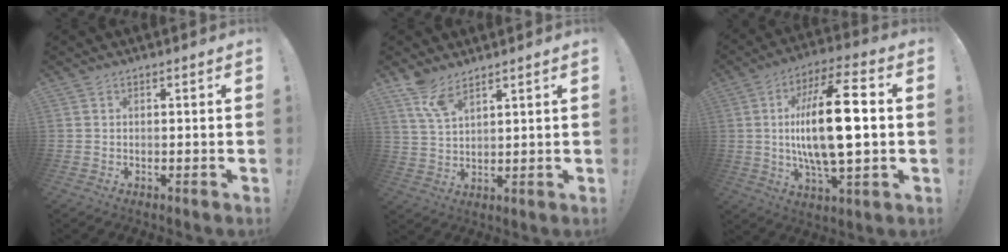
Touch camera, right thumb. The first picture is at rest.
{"total": 7.1, "force": [5.5, 2.2, 3.9], "torque": [-0.078, -0.028, 0.103]}
{"total": 20.5, "force": [0.5, 6.6, 19.4], "torque": [-0.364, -0.002, -0.007]}